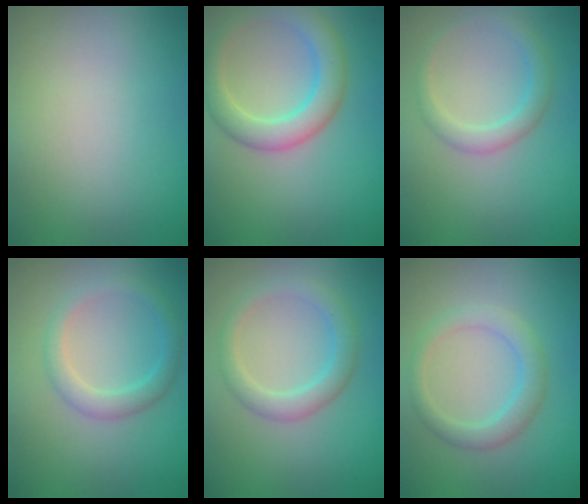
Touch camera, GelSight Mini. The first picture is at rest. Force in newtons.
{"total": 4.6, "press": 4.6, "slide": 0.2}
{"total": 2.4, "press": 2.4, "slide": 0.1}
{"total": 2.6, "press": 2.6, "slide": 0.1}
{"total": 2.9, "press": 2.9, "slide": 0.2}
{"total": 2.8, "press": 2.8, "slide": 0.2}